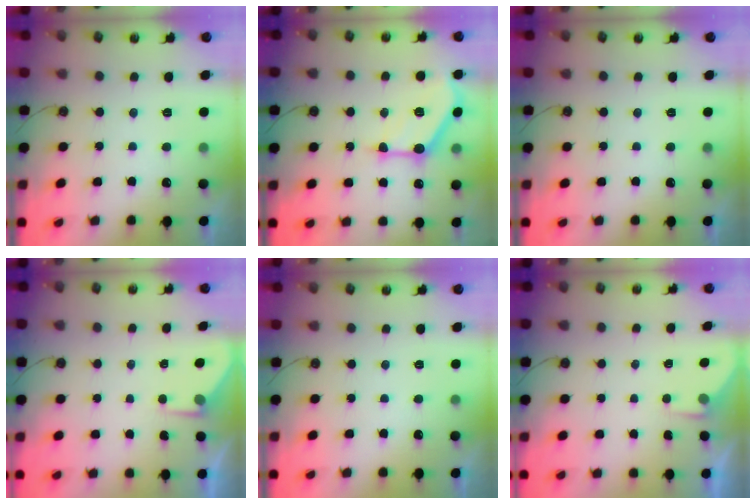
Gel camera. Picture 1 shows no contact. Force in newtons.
{"total": 15.0, "press": 15.0, "slide": 0.4}
{"total": 0.0}
{"total": 3.1, "press": 3.1, "slide": 0.4}
{"total": 0.0}
{"total": 1.8, "press": 1.7, "slide": 0.4}